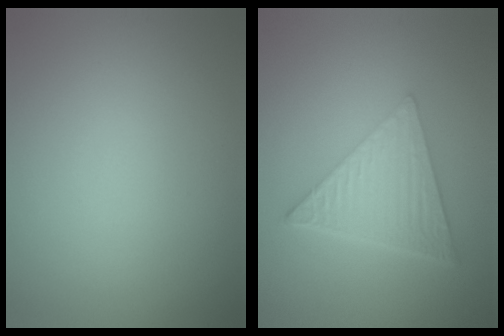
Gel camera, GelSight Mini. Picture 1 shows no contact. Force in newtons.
{"total": 6.3, "press": 4.2, "slide": 4.7}